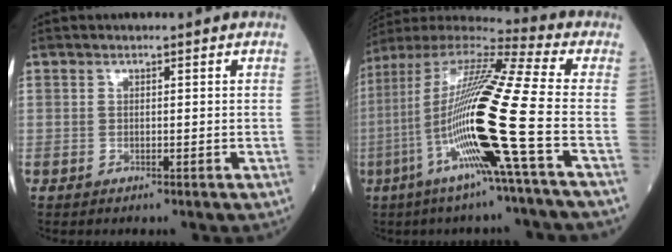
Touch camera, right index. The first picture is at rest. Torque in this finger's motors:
{"motor_torque": [2.14, 0.00, 1.06, 0.21]}